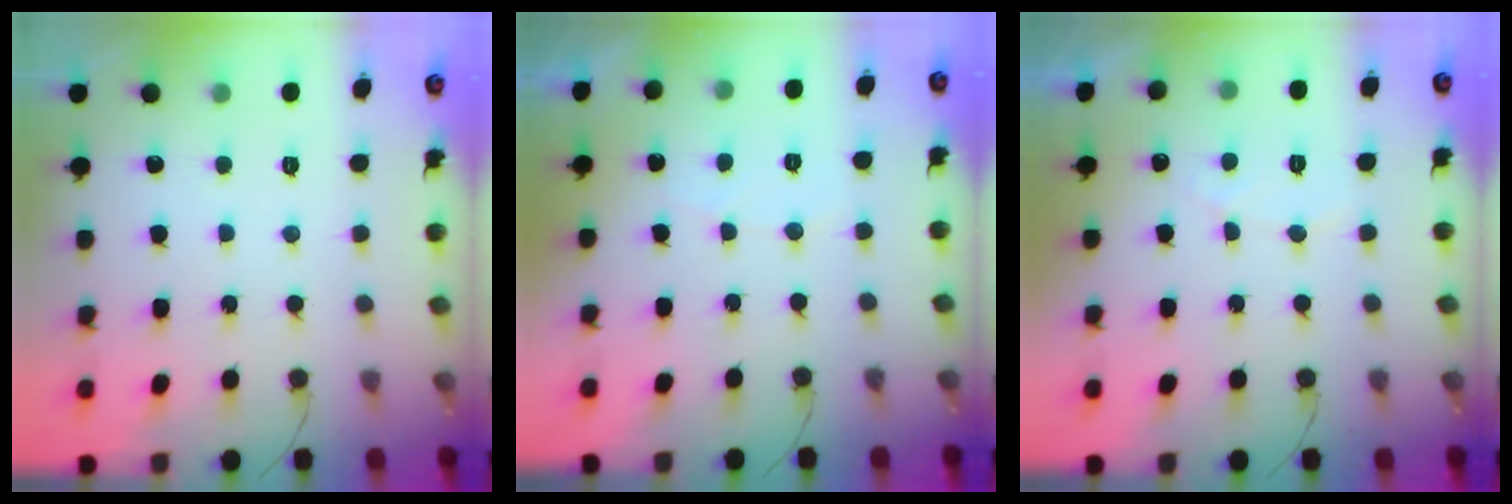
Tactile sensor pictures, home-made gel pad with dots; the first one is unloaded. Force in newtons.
{"total": 3.4, "press": 3.4, "slide": 0.2}
{"total": 4.2, "press": 4.2, "slide": 0.2}